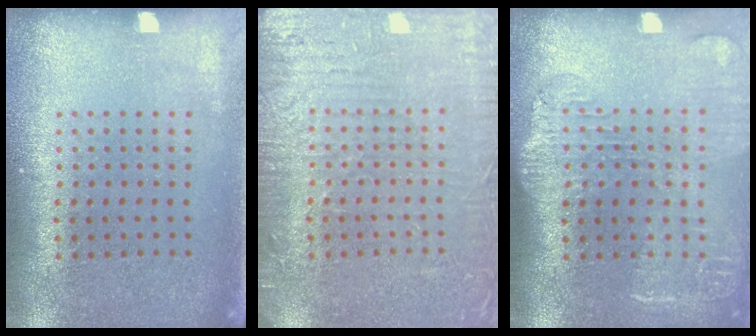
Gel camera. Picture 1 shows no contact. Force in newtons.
{"total": 5.0, "press": 5.0, "slide": 0.6}
{"total": 1.8, "press": 1.5, "slide": 0.9}